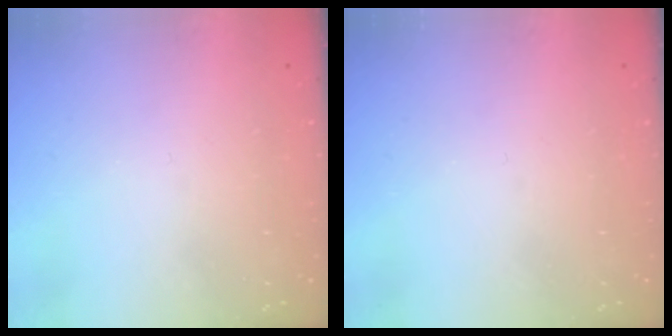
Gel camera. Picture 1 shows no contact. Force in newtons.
{"total": 0.0}